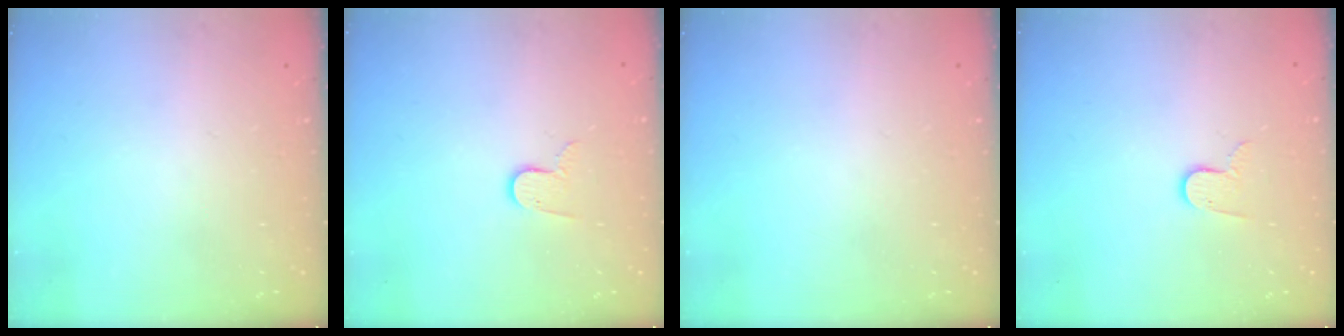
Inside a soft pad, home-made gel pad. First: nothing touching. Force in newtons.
{"total": 6.5, "press": 6.4, "slide": 0.5}
{"total": 0.0}
{"total": 6.5, "press": 6.4, "slide": 0.5}